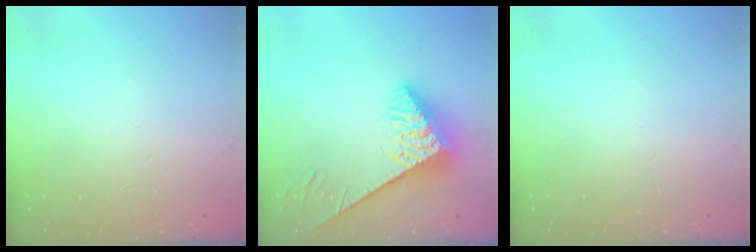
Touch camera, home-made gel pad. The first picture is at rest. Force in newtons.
{"total": 6.0, "press": 6.0, "slide": 0.6}
{"total": 0.0}